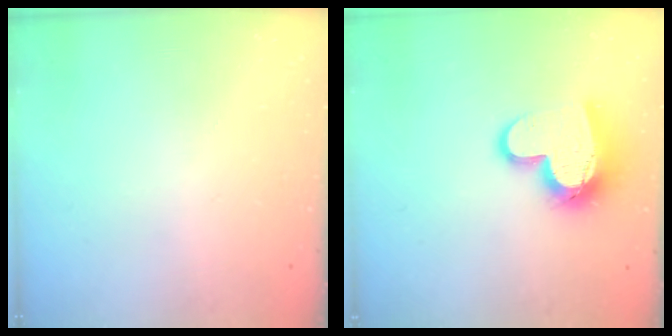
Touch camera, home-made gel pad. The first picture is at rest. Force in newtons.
{"total": 15.0, "press": 15.0, "slide": 1.0}